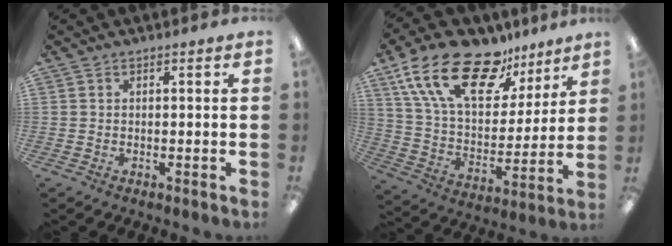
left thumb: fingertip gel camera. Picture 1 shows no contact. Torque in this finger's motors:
{"motor_torque": [0.31, 0.33, 1.51, -1.27, 0.20]}